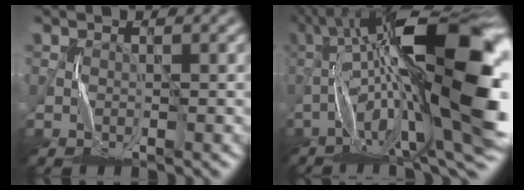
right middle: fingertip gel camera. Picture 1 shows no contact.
{"total": 19.5, "force": [-1.6, 6.0, 18.4], "torque": [-0.317, 0.032, -0.033]}